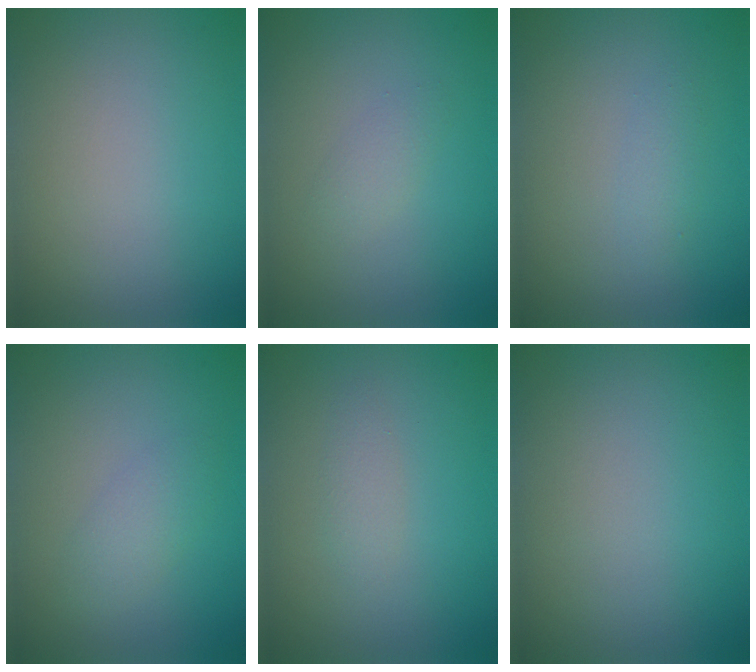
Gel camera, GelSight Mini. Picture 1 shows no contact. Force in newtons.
{"total": 1.3, "press": 1.3, "slide": 0.0}
{"total": 1.1, "press": 1.1, "slide": 0.1}
{"total": 1.9, "press": 1.9, "slide": 0.2}
{"total": 1.1, "press": 1.1, "slide": 0.1}
{"total": 0.0}